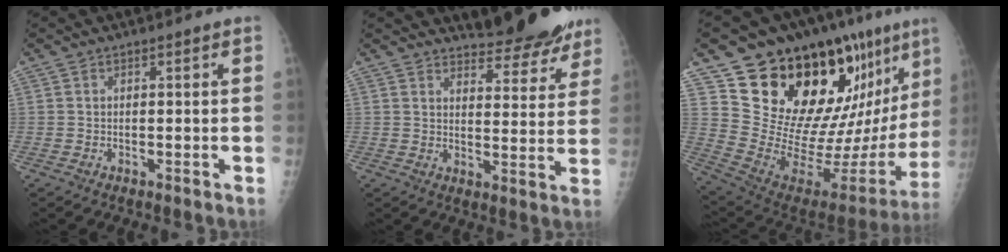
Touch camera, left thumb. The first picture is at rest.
{"total": 12.5, "force": [11.5, 3.6, 3.5], "torque": [-0.013, -0.080, 0.142]}
{"total": 29.2, "force": [18.7, 10.3, 19.9], "torque": [-0.262, -0.087, 0.303]}